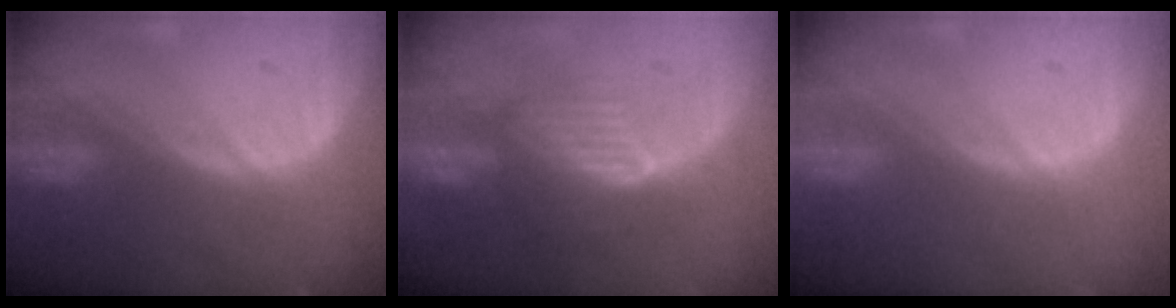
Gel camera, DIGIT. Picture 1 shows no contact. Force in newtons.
{"total": 8.0, "press": 7.3, "slide": 3.3}
{"total": 0.0}